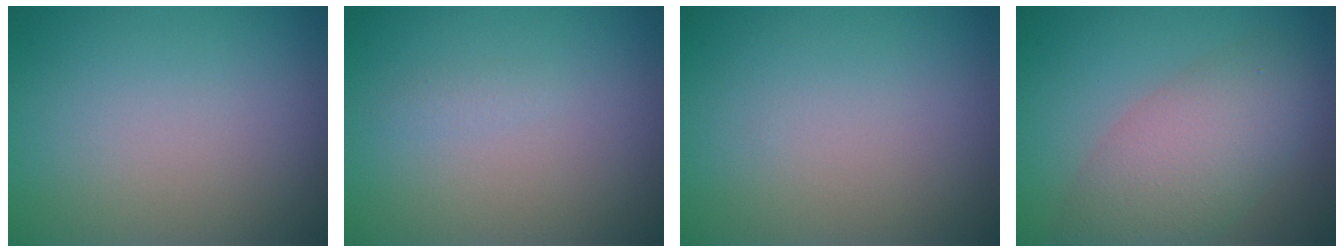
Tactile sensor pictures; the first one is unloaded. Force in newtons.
{"total": 0.6, "press": 0.6, "slide": 0.0}
{"total": 0.0}
{"total": 6.4, "press": 6.4, "slide": 0.4}